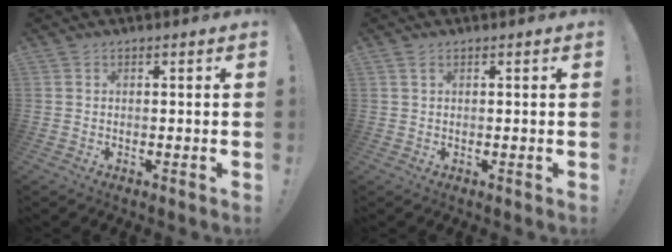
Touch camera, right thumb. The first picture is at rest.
{"total": 1.3, "force": [0.7, 0.5, 1.0], "torque": [-0.016, -0.001, 0.011]}